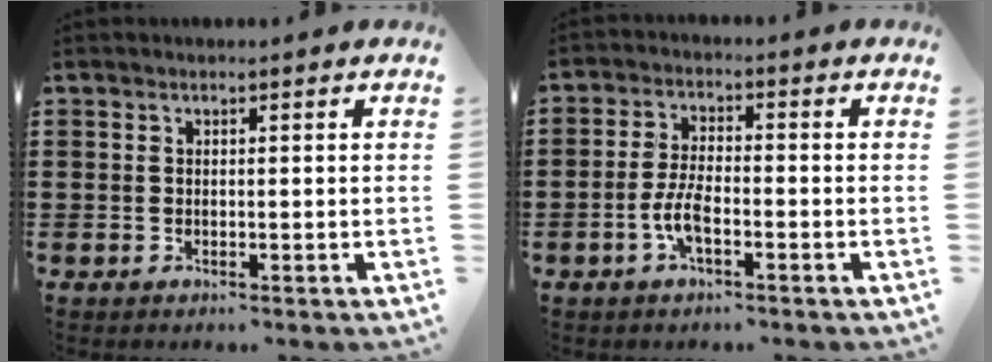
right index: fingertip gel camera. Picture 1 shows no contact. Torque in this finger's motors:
{"motor_torque": [2.14, 0.00, 0.12, 0.07]}